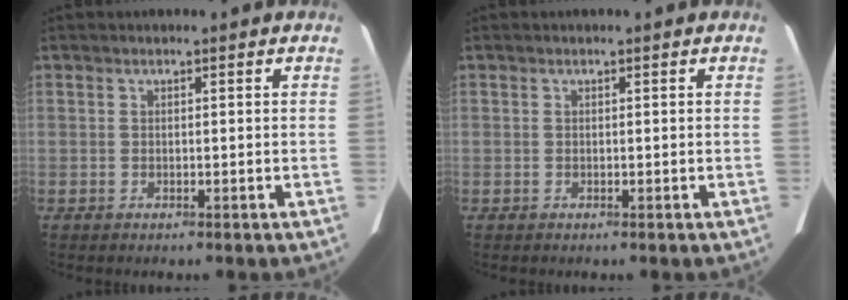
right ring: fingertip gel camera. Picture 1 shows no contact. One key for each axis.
{"total": 0.0}